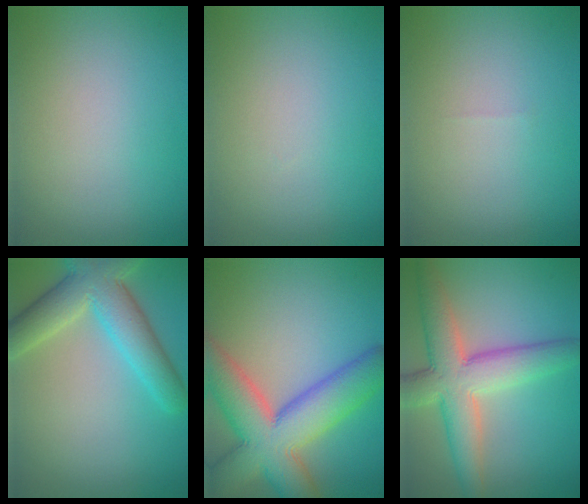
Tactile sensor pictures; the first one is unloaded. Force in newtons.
{"total": 0.0}
{"total": 0.0}
{"total": 6.8, "press": 6.8, "slide": 0.3}
{"total": 11.8, "press": 11.8, "slide": 0.9}
{"total": 7.9, "press": 7.8, "slide": 0.4}